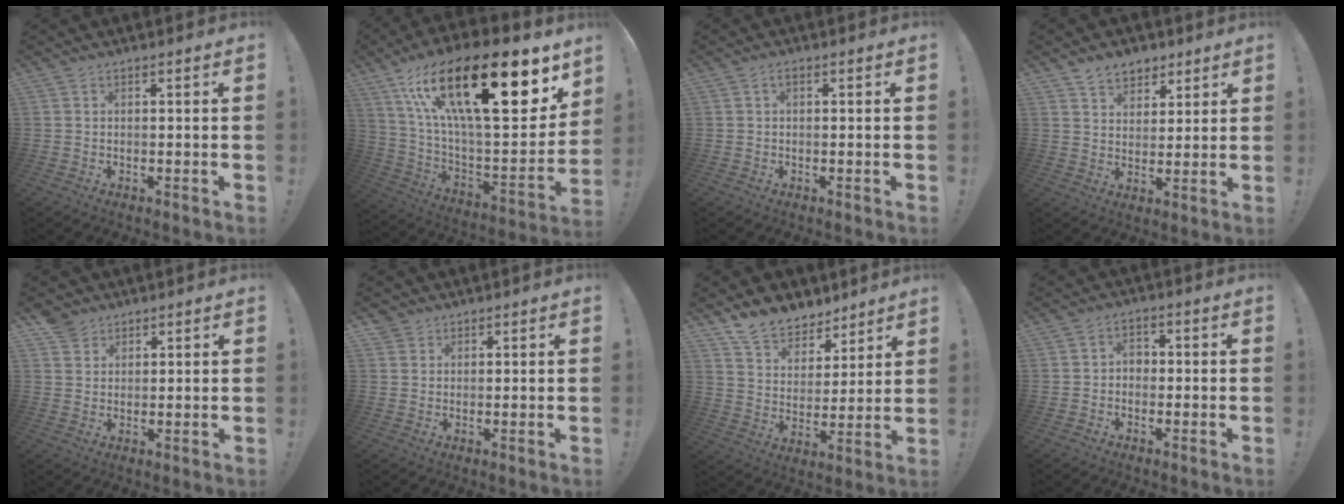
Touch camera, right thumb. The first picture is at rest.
{"total": 30.3, "force": [13.0, 10.2, 25.4], "torque": [-0.454, -0.075, 0.215]}
{"total": 1.0, "force": [0.0, 0.5, 0.9], "torque": [-0.022, 0.005, 0.000]}
{"total": 7.1, "force": [5.1, 4.8, 1.6], "torque": [-0.015, -0.034, 0.096]}
{"total": 4.0, "force": [3.1, 2.4, 0.5], "torque": [-0.005, -0.016, 0.059]}
{"total": 2.3, "force": [1.9, 1.4, 0.0], "torque": [0.001, -0.009, 0.035]}
{"total": 11.5, "force": [9.9, 5.4, 2.2], "torque": [-0.045, -0.081, 0.190]}
{"total": 2.9, "force": [-0.9, 2.1, 1.8], "torque": [-0.037, 0.008, -0.018]}